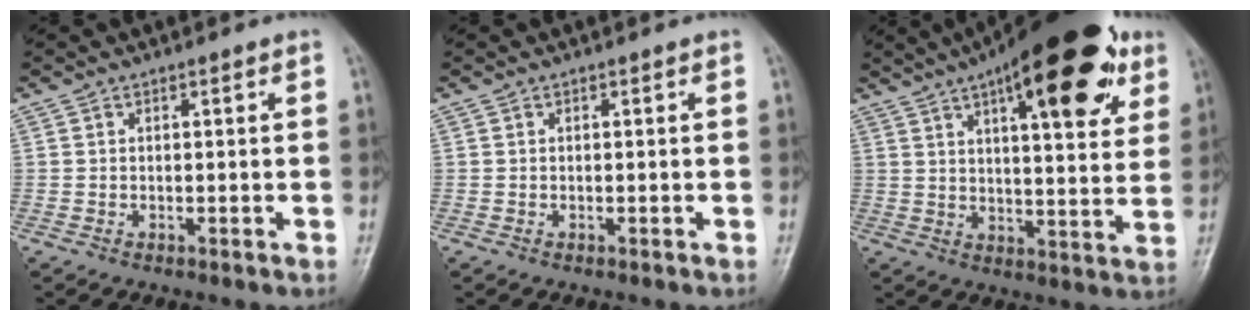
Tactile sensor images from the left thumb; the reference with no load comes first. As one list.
[{"total": 0.0}, {"total": 23.8, "force": [12.6, 8.0, 18.5], "torque": [-0.244, -0.017, 0.180]}]